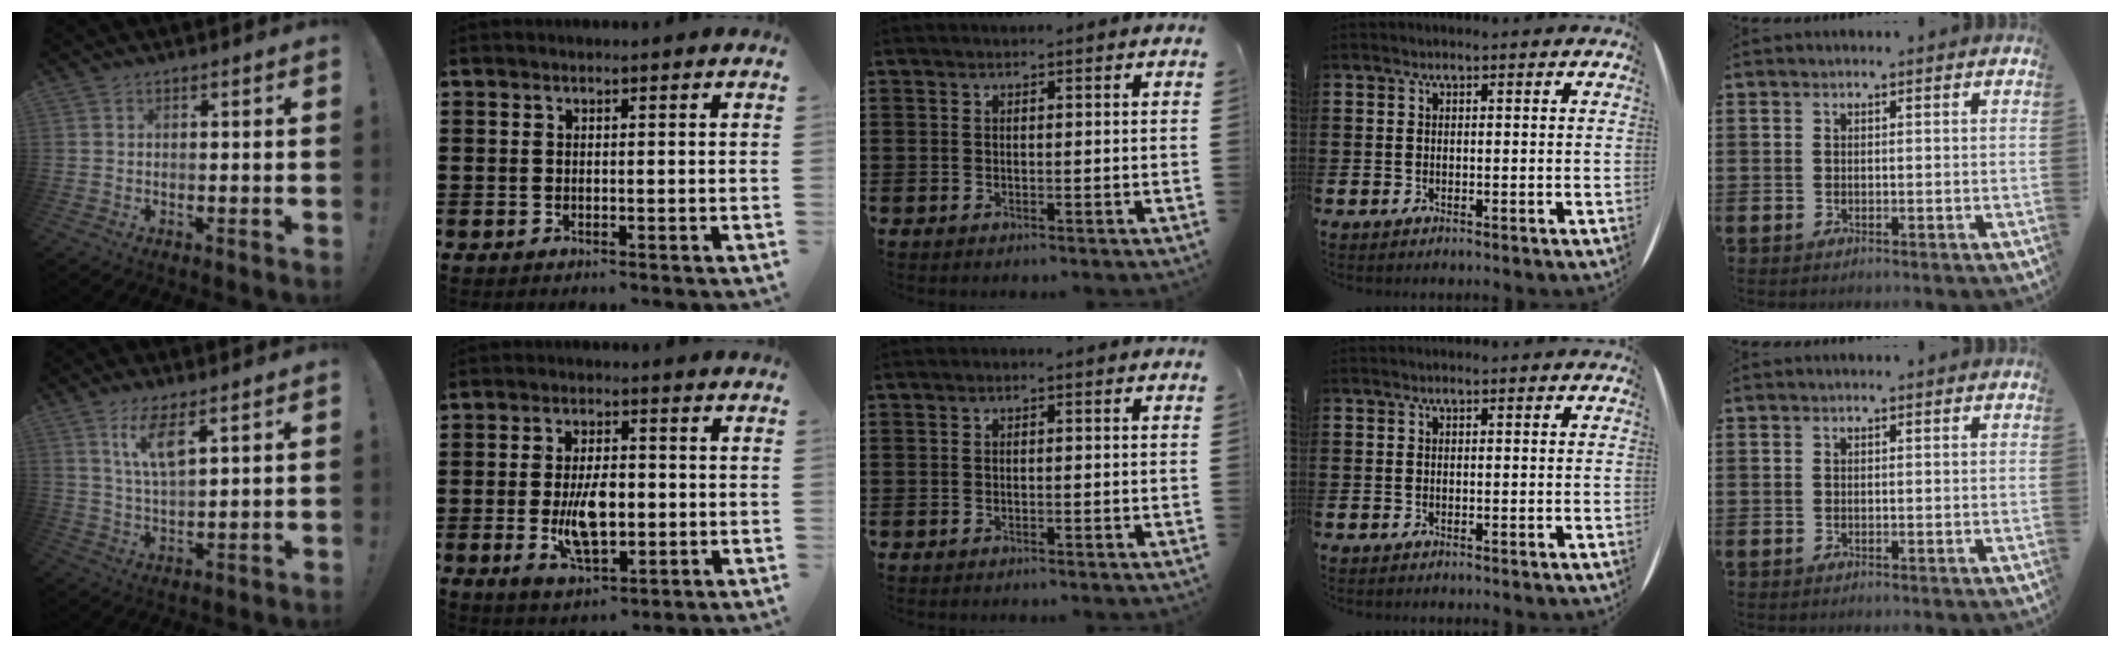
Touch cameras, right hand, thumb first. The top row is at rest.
{"thumb": {"total": 9.0, "force": [5.2, 2.5, 6.9], "torque": [-0.127, -0.016, 0.091]}, "index": {"total": 8.1, "force": [-1.2, 3.7, 7.1], "torque": [-0.134, -0.007, -0.029]}}